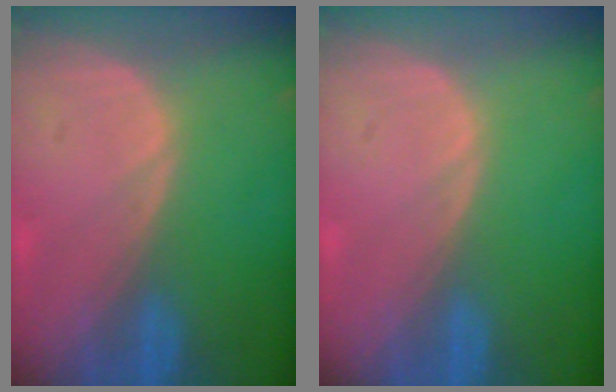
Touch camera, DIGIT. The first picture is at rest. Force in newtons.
{"total": 0.0}